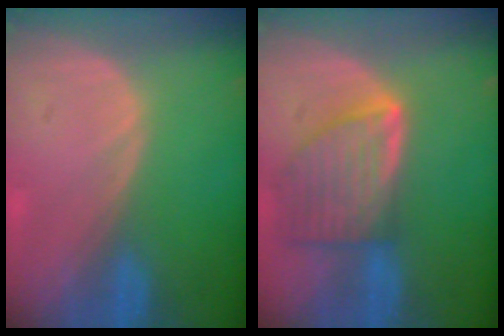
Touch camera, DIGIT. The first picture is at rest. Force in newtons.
{"total": 8.0, "press": 7.2, "slide": 3.6}